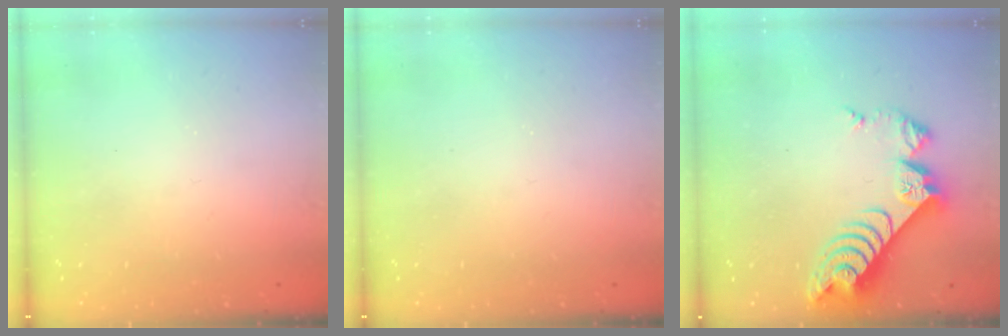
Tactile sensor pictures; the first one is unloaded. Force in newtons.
{"total": 0.0}
{"total": 11.0, "press": 11.0, "slide": 1.0}